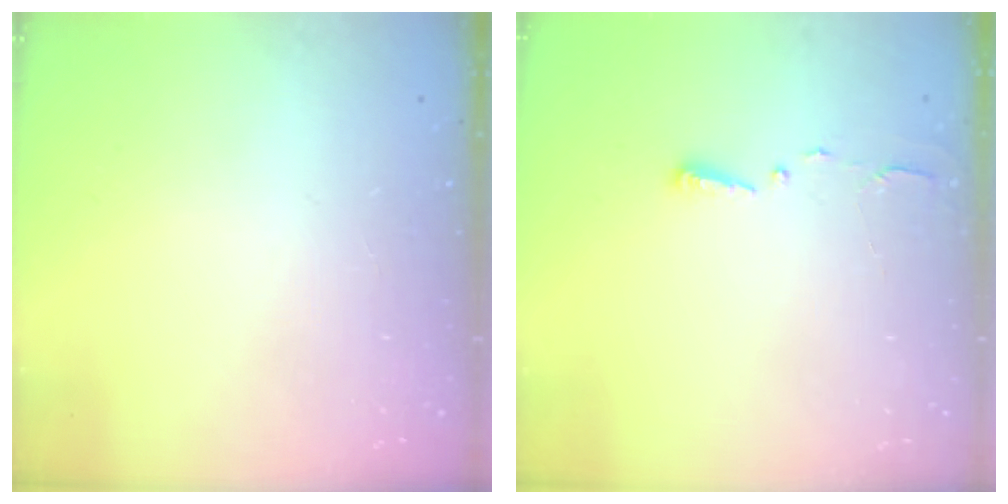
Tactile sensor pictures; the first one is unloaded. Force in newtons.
{"total": 2.7, "press": 2.7, "slide": 0.4}